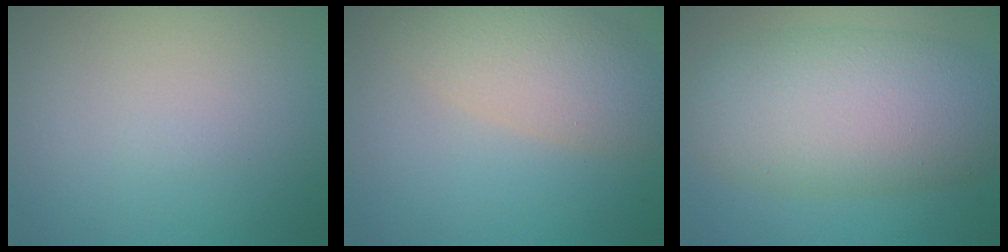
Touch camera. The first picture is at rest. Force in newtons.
{"total": 5.5, "press": 5.5, "slide": 0.4}
{"total": 9.4, "press": 9.4, "slide": 0.5}